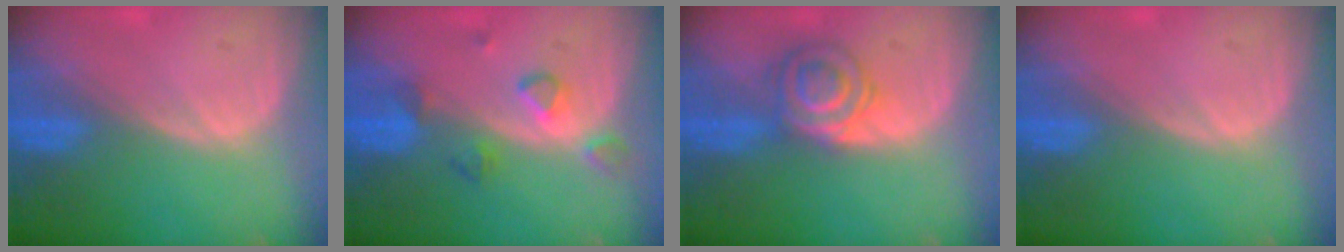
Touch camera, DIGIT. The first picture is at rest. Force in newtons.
{"total": 4.1, "press": 4.0, "slide": 0.9}
{"total": 6.5, "press": 5.8, "slide": 3.0}
{"total": 0.0}